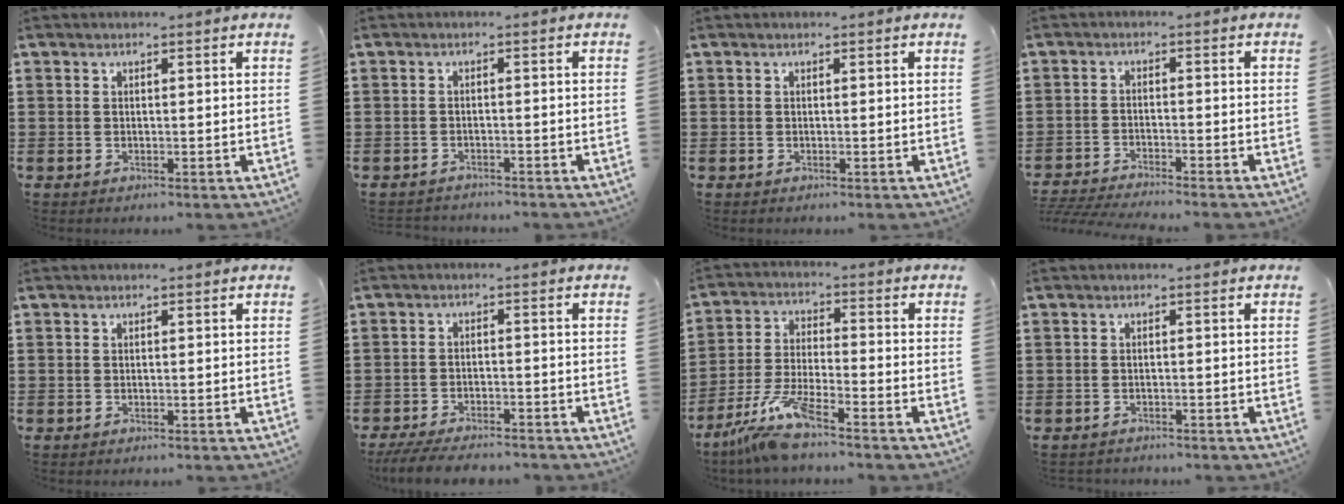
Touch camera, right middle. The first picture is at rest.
{"total": 1.4, "force": [-1.4, 0.1, -0.1], "torque": [-0.004, 0.000, -0.030]}
{"total": 0.0}
{"total": 3.3, "force": [-3.3, -0.2, 0.6], "torque": [-0.026, -0.008, -0.073]}
{"total": 0.0}
{"total": 4.5, "force": [-4.3, 0.6, 1.2], "torque": [-0.034, -0.005, -0.089]}
{"total": 7.9, "force": [-6.4, 0.5, 4.6], "torque": [-0.111, -0.015, -0.129]}
{"total": 1.0, "force": [-1.0, 0.1, 0.0], "torque": [-0.004, 0.001, -0.021]}